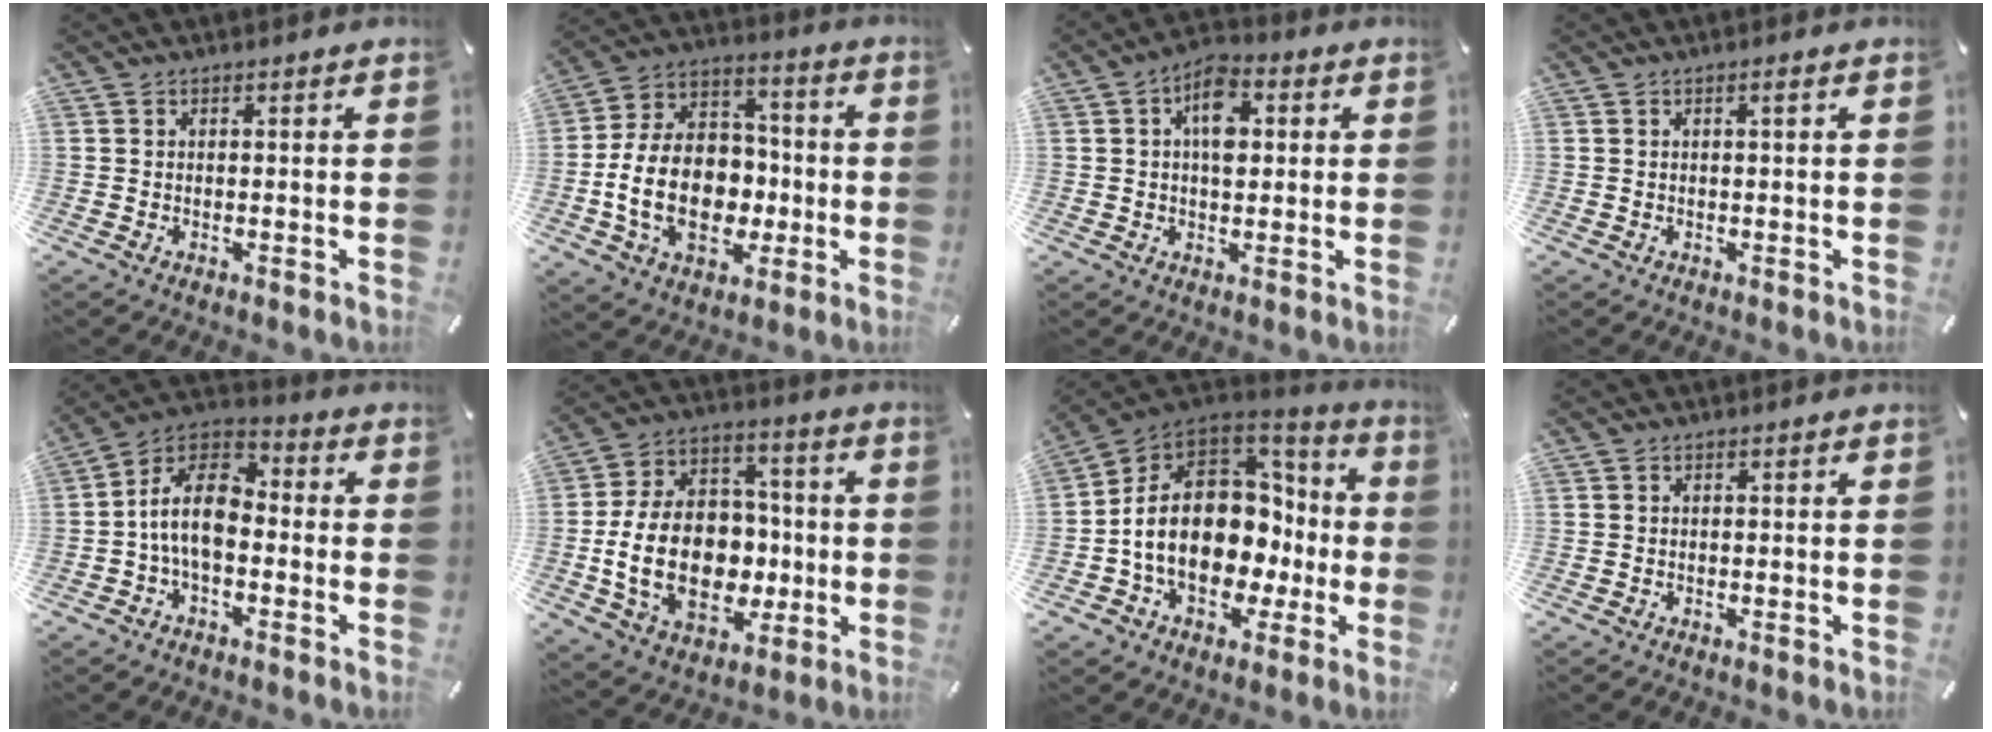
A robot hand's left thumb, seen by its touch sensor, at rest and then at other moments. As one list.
[{"total": 18.6, "force": [-3.9, 13.8, 11.9], "torque": [-0.250, 0.018, -0.063]}, {"total": 8.4, "force": [1.7, 5.2, 6.4], "torque": [-0.084, -0.002, 0.026]}, {"total": 0.8, "force": [0.2, 0.0, 0.8], "torque": [-0.015, 0.001, 0.002]}, {"total": 12.5, "force": [-2.7, 7.5, 9.6], "torque": [-0.200, 0.018, -0.050]}, {"total": 20.8, "force": [-3.2, 15.4, 13.5], "torque": [-0.275, 0.010, -0.044]}, {"total": 19.2, "force": [-1.6, 14.9, 12.1], "torque": [-0.215, -0.003, -0.014]}, {"total": 0.0}]